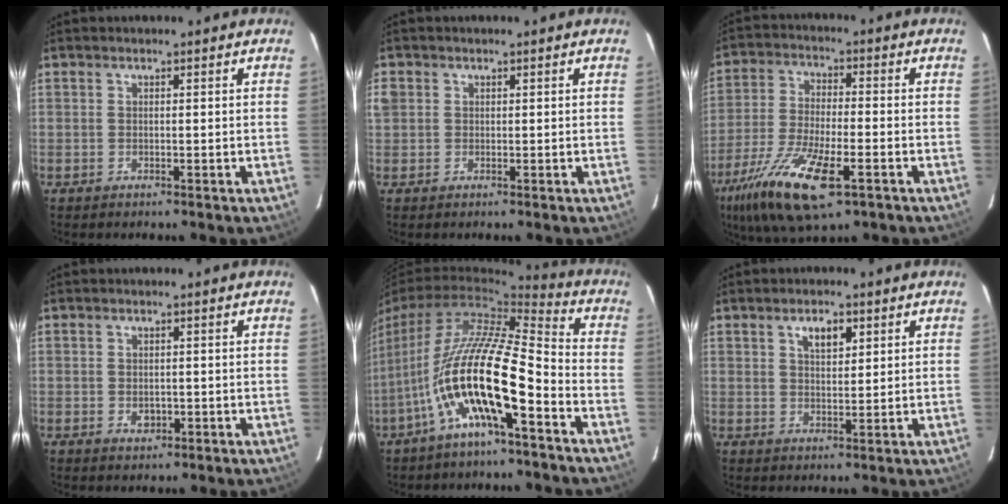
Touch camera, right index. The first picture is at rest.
{"total": 2.1, "force": [0.1, 2.0, 0.6], "torque": [-0.012, 0.002, -0.003]}
{"total": 17.1, "force": [-9.3, 5.4, 13.3], "torque": [-0.273, -0.047, -0.175]}
{"total": 2.3, "force": [-0.5, 1.8, 1.3], "torque": [-0.019, 0.001, -0.004]}
{"total": 15.6, "force": [-6.5, 3.4, 13.7], "torque": [-0.253, -0.010, -0.126]}
{"total": 4.2, "force": [2.0, 1.9, 3.1], "torque": [-0.050, 0.009, 0.035]}